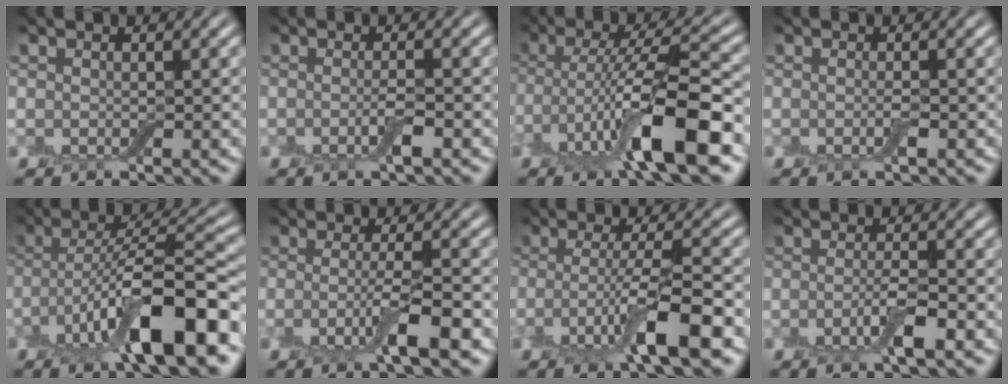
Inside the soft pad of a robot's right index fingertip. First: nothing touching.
{"total": 1.5, "force": [-0.5, 0.2, 1.4], "torque": [-0.029, -0.004, -0.013]}
{"total": 9.2, "force": [-3.5, 2.0, 8.3], "torque": [-0.148, 0.006, -0.068]}
{"total": 0.8, "force": [-0.2, 0.0, 0.8], "torque": [-0.016, -0.004, -0.006]}
{"total": 10.5, "force": [-4.3, 2.7, 9.1], "torque": [-0.148, 0.012, -0.078]}
{"total": 4.0, "force": [-1.4, 0.5, 3.7], "torque": [-0.068, -0.001, -0.033]}
{"total": 6.2, "force": [-2.3, 1.0, 5.7], "torque": [-0.102, 0.001, -0.047]}
{"total": 2.7, "force": [-1.0, 0.5, 2.5], "torque": [-0.045, 0.002, -0.024]}